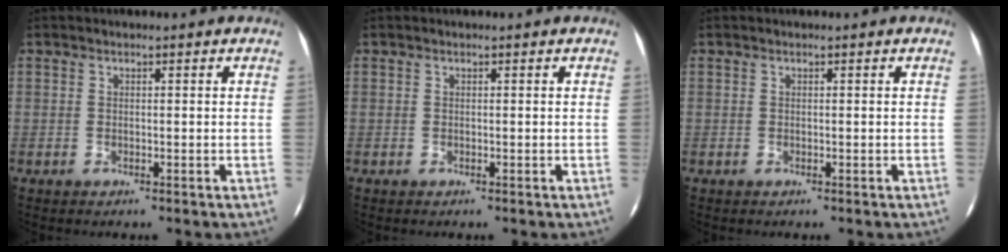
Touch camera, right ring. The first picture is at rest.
{"total": 0.0}
{"total": 0.0}